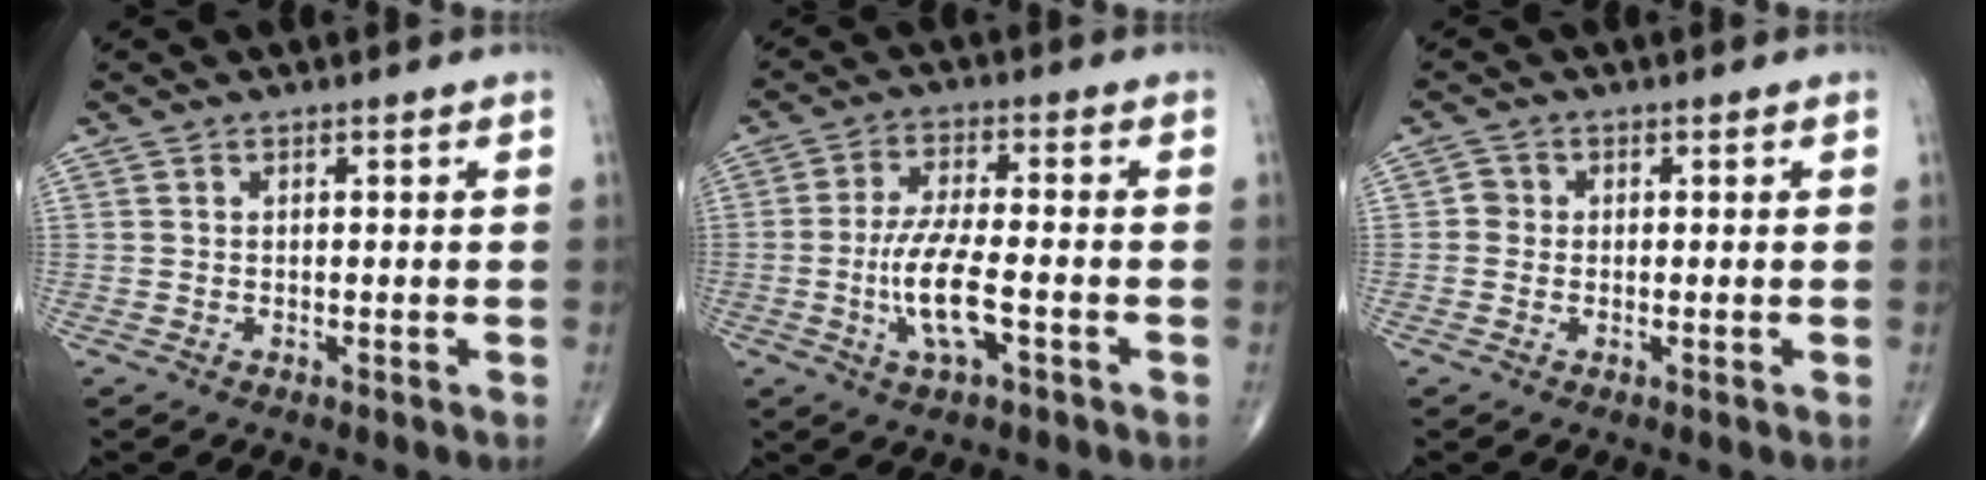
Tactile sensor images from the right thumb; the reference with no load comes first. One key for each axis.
{"total": 9.1, "fx": -2.6, "fy": 2.8, "fz": 8.3, "tx": -0.170, "ty": 0.012, "tz": -0.048}
{"total": 1.7, "fx": -0.2, "fy": 1.6, "fz": 0.5, "tx": 0.002, "ty": 0.006, "tz": -0.009}